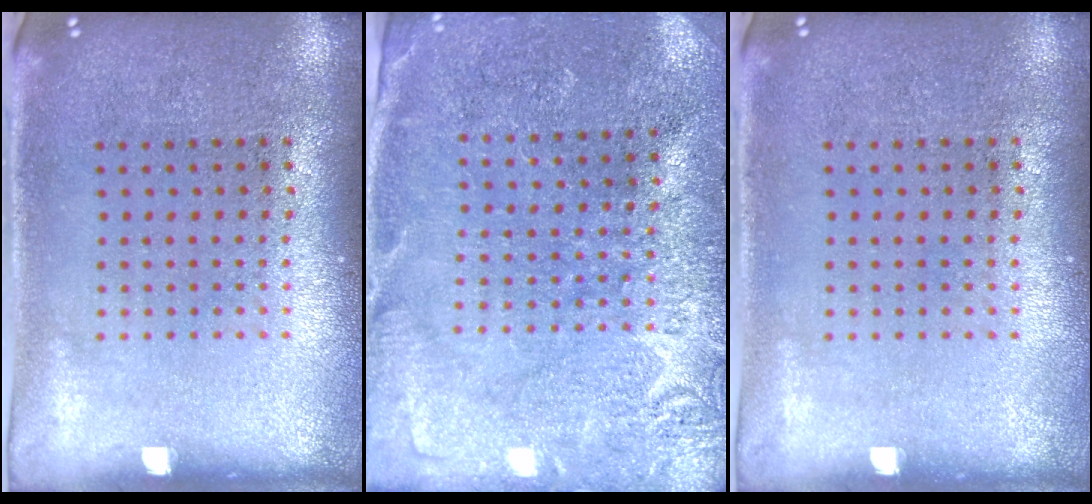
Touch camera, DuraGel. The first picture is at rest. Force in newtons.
{"total": 2.8, "press": 2.8, "slide": 0.1}
{"total": 0.0}